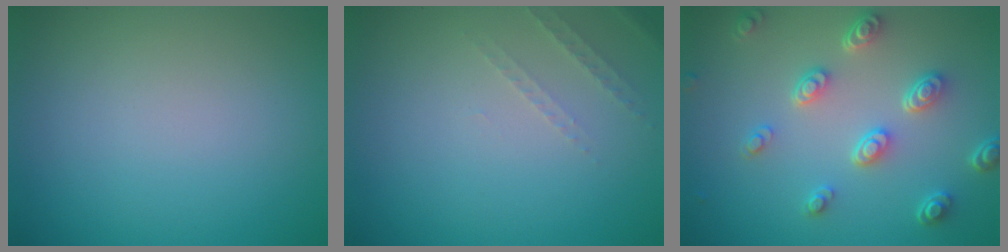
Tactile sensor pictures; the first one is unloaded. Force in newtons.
{"total": 1.3, "press": 1.2, "slide": 0.4}
{"total": 4.5, "press": 3.4, "slide": 3.0}